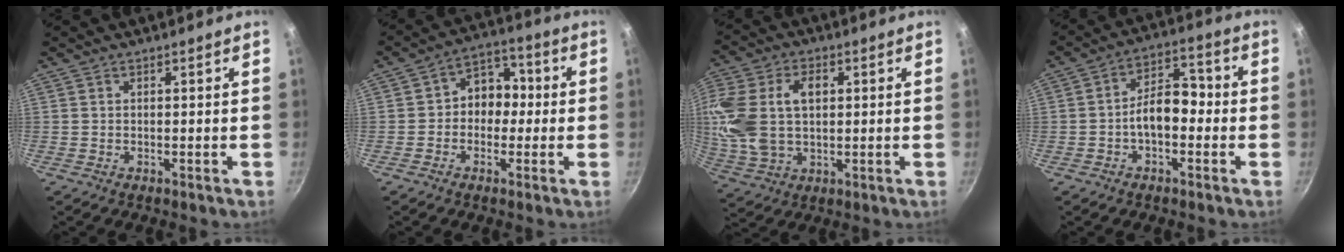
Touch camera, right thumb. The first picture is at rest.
{"total": 8.1, "force": [-0.4, 6.6, 4.6], "torque": [-0.010, 0.027, -0.023]}
{"total": 16.2, "force": [2.7, 10.5, 12.0], "torque": [-0.243, 0.005, 0.054]}
{"total": 8.4, "force": [-1.9, 5.0, 6.5], "torque": [-0.071, 0.040, -0.042]}